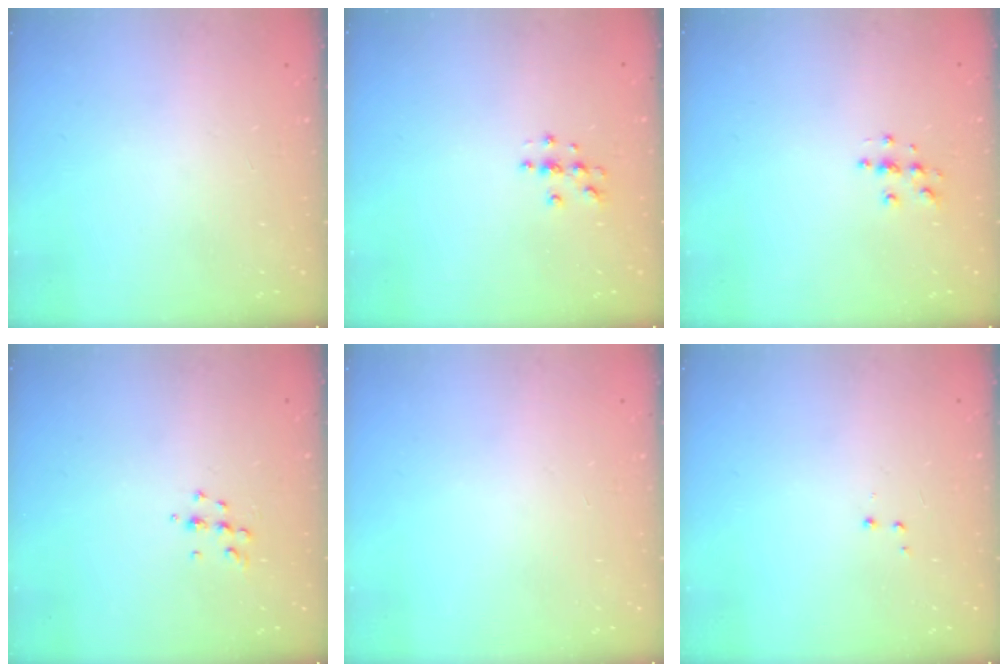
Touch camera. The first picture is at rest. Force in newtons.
{"total": 3.7, "press": 3.7, "slide": 0.5}
{"total": 4.6, "press": 4.6, "slide": 0.5}
{"total": 4.7, "press": 4.6, "slide": 0.8}
{"total": 0.0}
{"total": 2.9, "press": 2.8, "slide": 0.7}